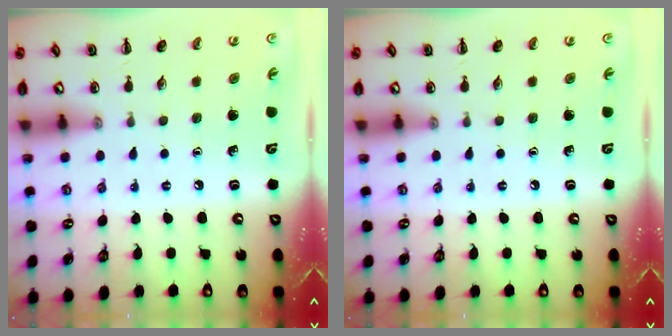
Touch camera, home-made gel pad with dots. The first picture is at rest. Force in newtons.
{"total": 0.0}